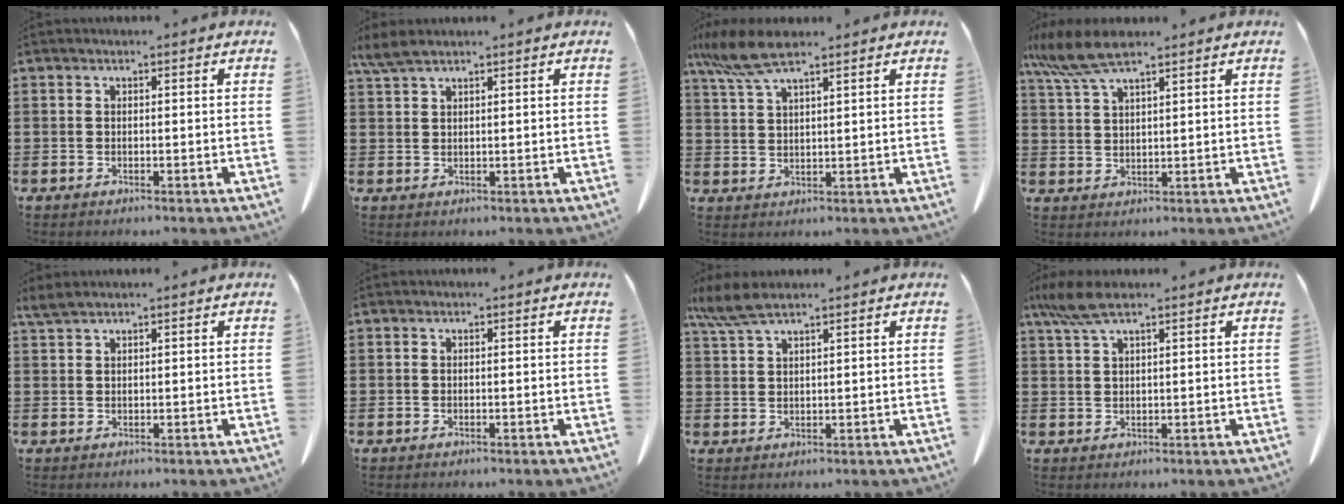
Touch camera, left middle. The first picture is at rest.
{"total": 2.8, "force": [2.0, 0.5, 1.9], "torque": [-0.042, 0.000, 0.037]}
{"total": 7.4, "force": [5.4, 1.3, 4.9], "torque": [-0.123, -0.010, 0.094]}
{"total": 7.2, "force": [5.4, 1.3, 4.7], "torque": [-0.112, -0.009, 0.096]}
{"total": 1.8, "force": [1.5, 0.2, 1.0], "torque": [-0.024, 0.000, 0.029]}
{"total": 0.0}
{"total": 4.7, "force": [3.4, 0.8, 3.1], "torque": [-0.076, -0.002, 0.062]}
{"total": 5.0, "force": [3.2, 1.1, 3.8], "torque": [-0.087, -0.001, 0.057]}